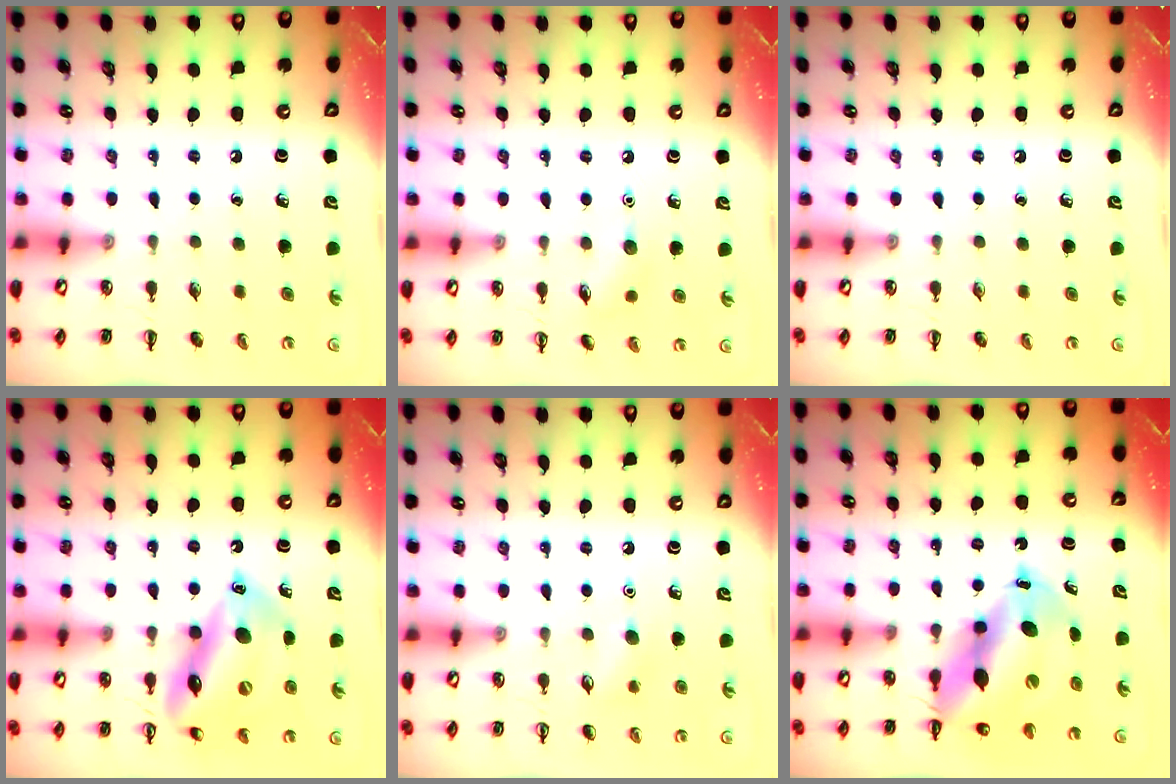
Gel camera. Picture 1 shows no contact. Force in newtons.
{"total": 5.9, "press": 5.7, "slide": 1.6}
{"total": 0.0}
{"total": 16.6, "press": 16.0, "slide": 4.3}
{"total": 6.7, "press": 6.4, "slide": 1.9}
{"total": 12.7, "press": 12.2, "slide": 3.6}